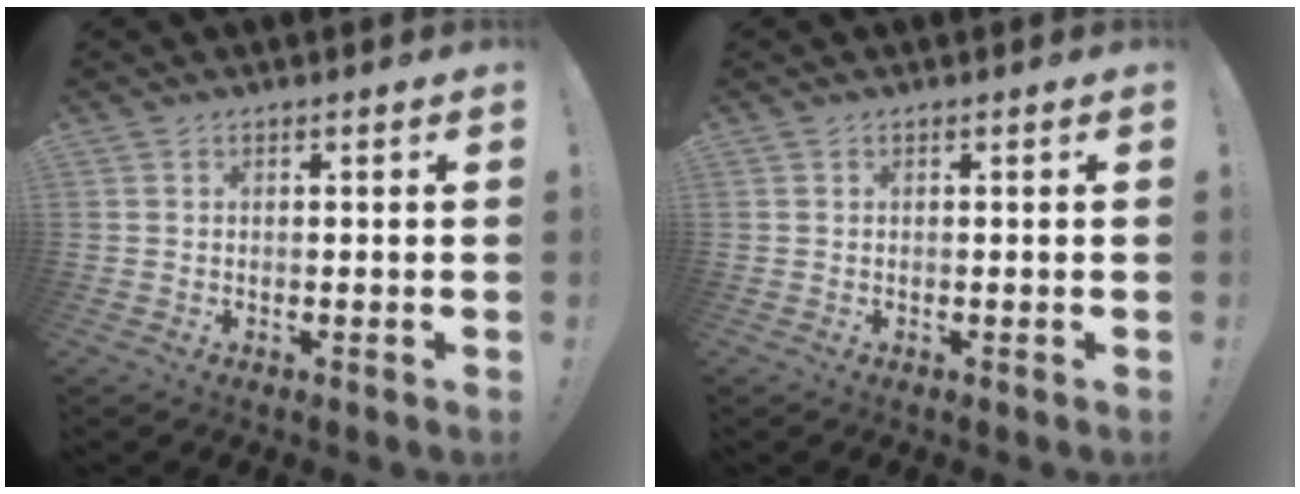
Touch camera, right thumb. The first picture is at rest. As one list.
[{"total": 0.0}]